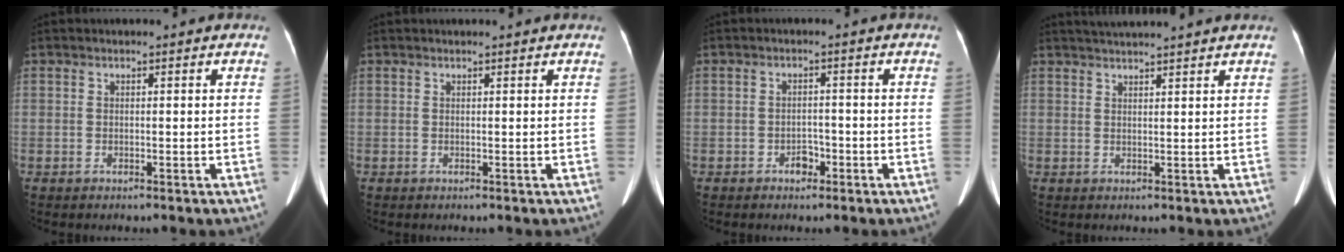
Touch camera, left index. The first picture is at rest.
{"total": 1.4, "force": [1.3, 0.0, 0.4], "torque": [-0.009, 0.012, 0.017]}
{"total": 2.2, "force": [-1.4, 1.3, 1.0], "torque": [-0.013, 0.005, -0.019]}
{"total": 6.4, "force": [5.8, -1.1, 2.5], "torque": [-0.036, 0.028, 0.078]}